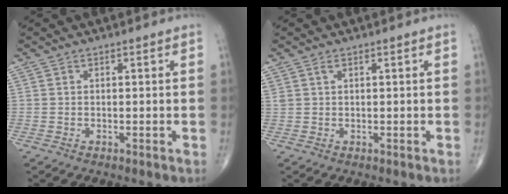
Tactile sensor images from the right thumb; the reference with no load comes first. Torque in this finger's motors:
{"motor_torque": [-0.02, -0.02, 0.11, 0.10, 0.00]}